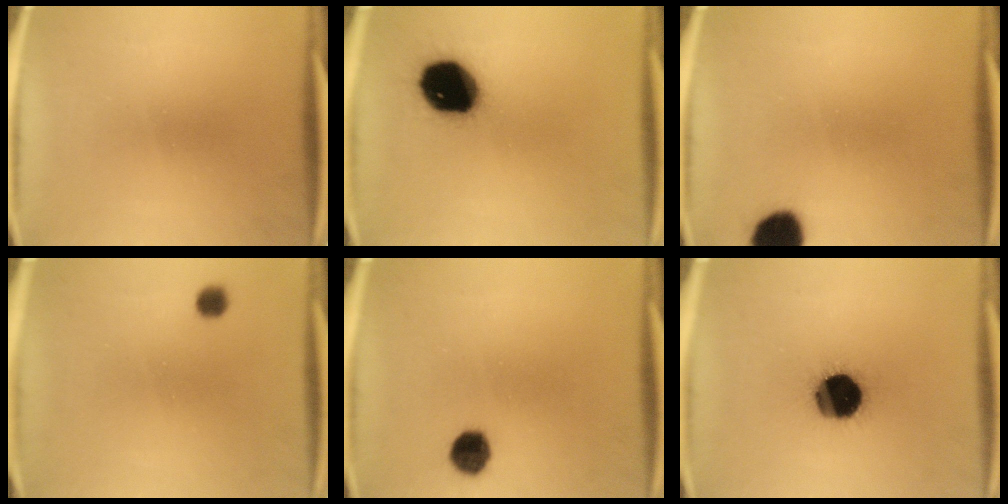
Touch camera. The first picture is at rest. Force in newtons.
{"total": 17.6}
{"total": 8.6}
{"total": 2.6}
{"total": 5.5}
{"total": 17.6}